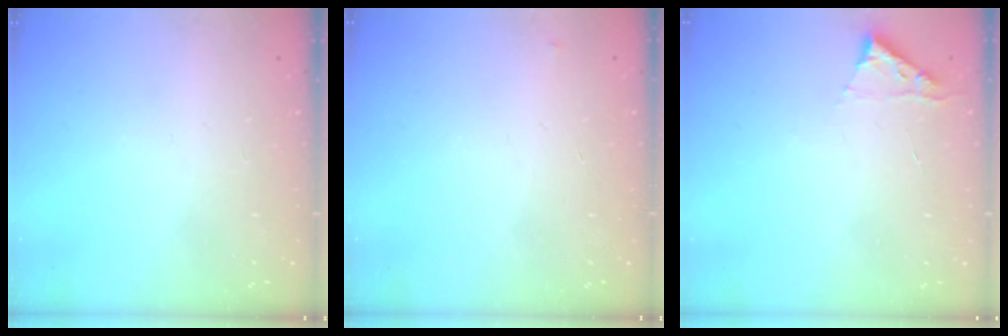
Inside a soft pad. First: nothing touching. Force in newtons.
{"total": 2.5, "press": 2.5, "slide": 0.4}
{"total": 2.8, "press": 2.8, "slide": 0.3}